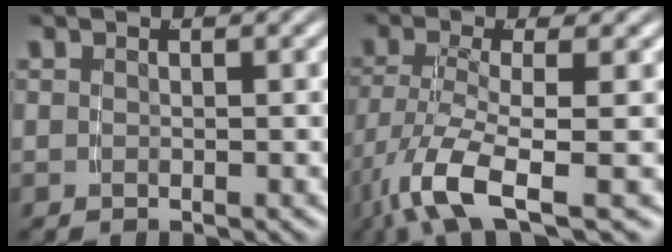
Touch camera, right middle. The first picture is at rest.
{"total": 6.3, "force": [-3.2, 2.1, 5.0], "torque": [-0.111, -0.036, -0.033]}